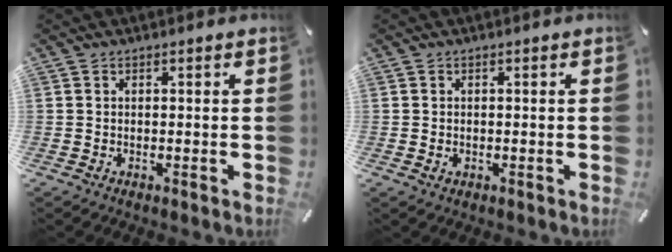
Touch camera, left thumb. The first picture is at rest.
{"total": 0.9, "force": [-0.1, 0.8, 0.4], "torque": [-0.008, 0.004, -0.003]}